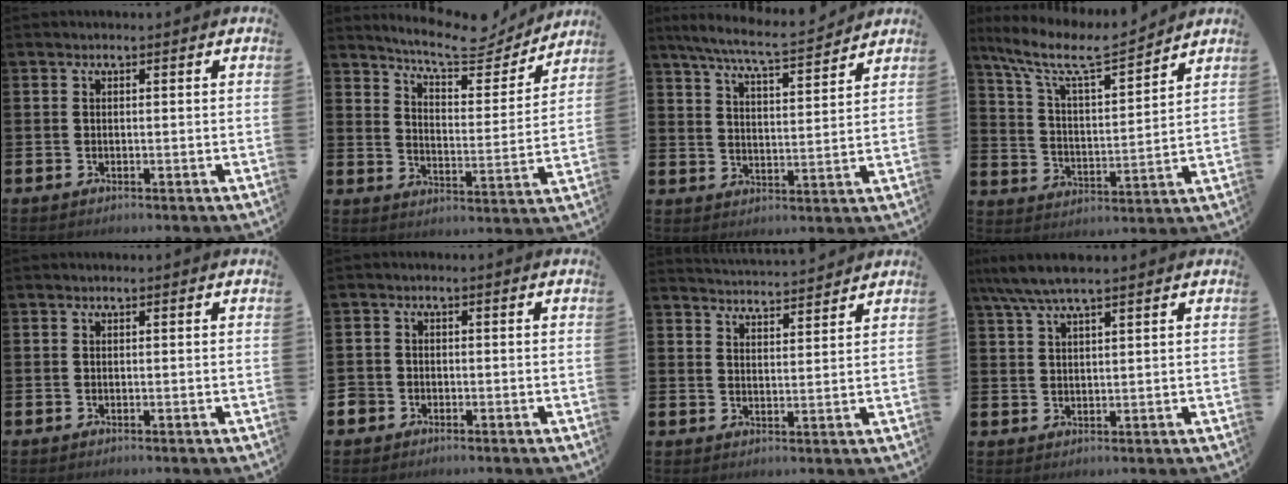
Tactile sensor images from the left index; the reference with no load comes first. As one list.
[{"total": 8.4, "force": [7.8, 1.8, 2.7], "torque": [-0.072, -0.051, 0.135]}, {"total": 7.1, "force": [6.6, 0.2, 2.6], "torque": [-0.076, -0.042, 0.116]}, {"total": 9.1, "force": [7.9, 1.8, 4.1], "torque": [-0.118, -0.047, 0.134]}, {"total": 0.0}, {"total": 1.9, "force": [-1.2, 1.4, 0.1], "torque": [-0.009, 0.005, -0.028]}, {"total": 4.3, "force": [4.3, -0.2, -0.2], "torque": [-0.014, -0.028, 0.079]}, {"total": 5.1, "force": [4.1, 0.8, 3.0], "torque": [-0.072, -0.004, 0.076]}]